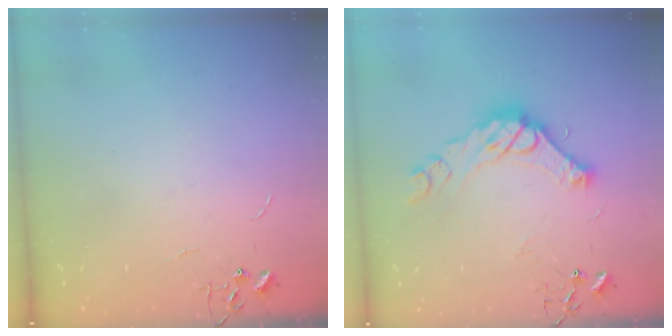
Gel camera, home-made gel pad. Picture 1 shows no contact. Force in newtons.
{"total": 14.2, "press": 14.2, "slide": 1.2}